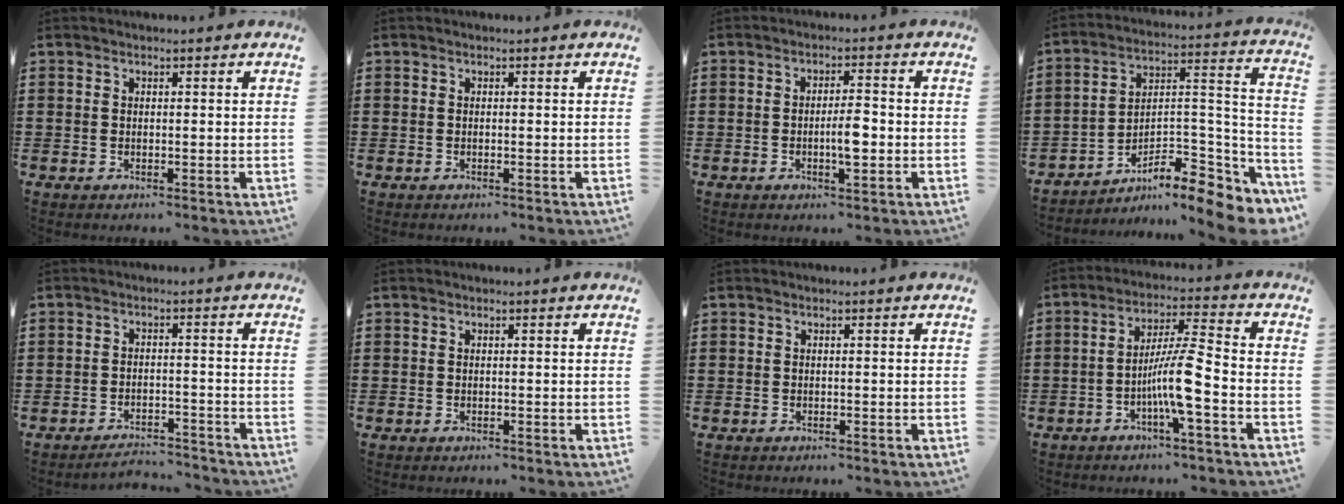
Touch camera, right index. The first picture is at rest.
{"total": 0.0}
{"total": 4.3, "force": [-0.9, 1.0, 4.1], "torque": [-0.078, 0.000, -0.019]}
{"total": 8.8, "force": [-6.9, 2.8, 4.8], "torque": [-0.066, 0.007, -0.129]}
{"total": 3.3, "force": [-3.2, 0.3, 0.2], "torque": [-0.009, 0.002, -0.068]}
{"total": 0.0}
{"total": 0.0}
{"total": 8.4, "force": [-3.2, 0.6, 7.8], "torque": [-0.151, -0.003, -0.065]}